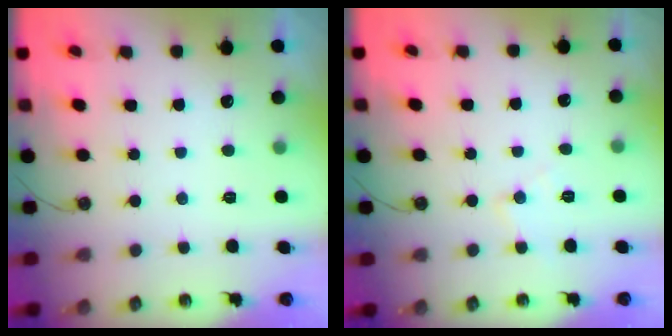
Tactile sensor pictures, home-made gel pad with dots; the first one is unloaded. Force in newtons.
{"total": 6.6, "press": 6.6, "slide": 0.3}